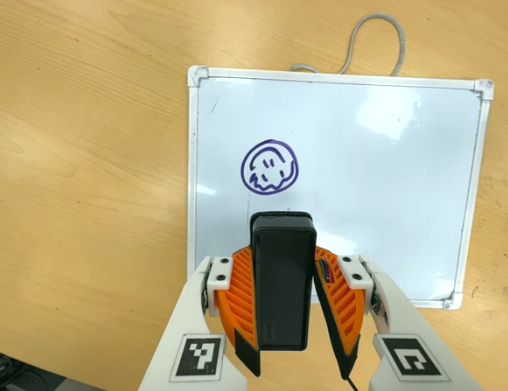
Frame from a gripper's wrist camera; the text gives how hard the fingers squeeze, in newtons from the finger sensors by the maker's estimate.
{"total": 5.7, "left": 4.7, "right": 6.6}